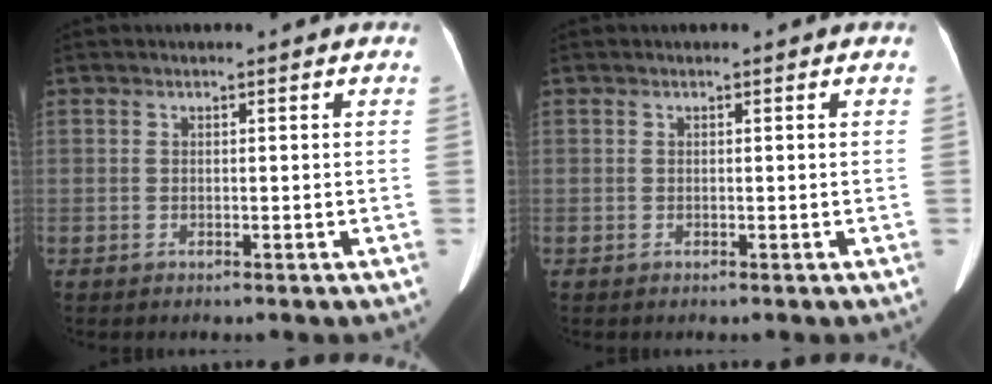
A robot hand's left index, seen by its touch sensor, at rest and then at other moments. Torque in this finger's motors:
{"motor_torque": [0.04, 0.07, 0.00, 0.01]}